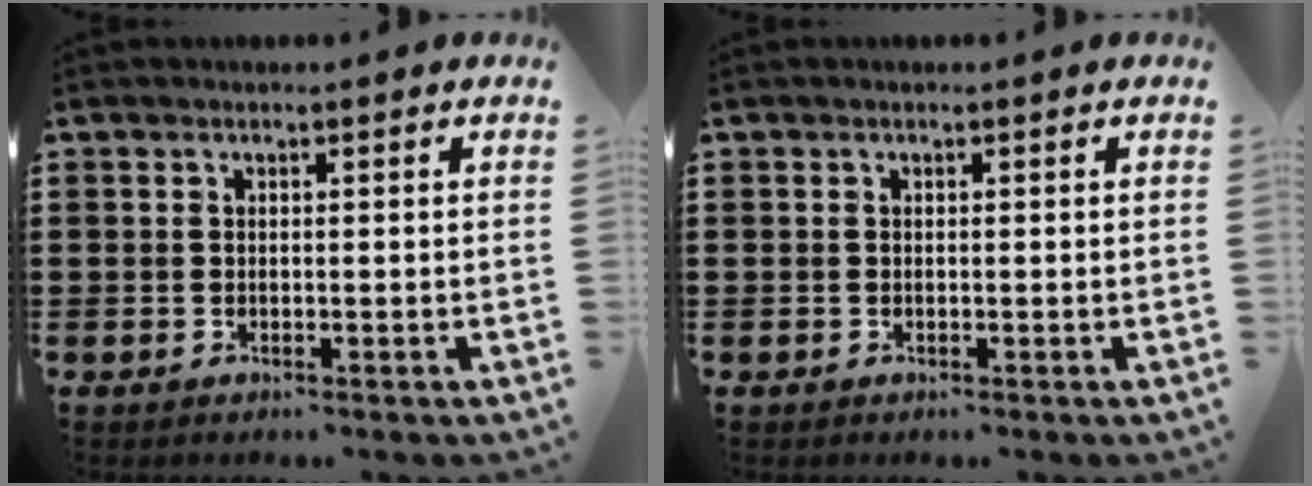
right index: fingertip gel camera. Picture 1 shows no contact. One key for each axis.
{"total": 0.0}